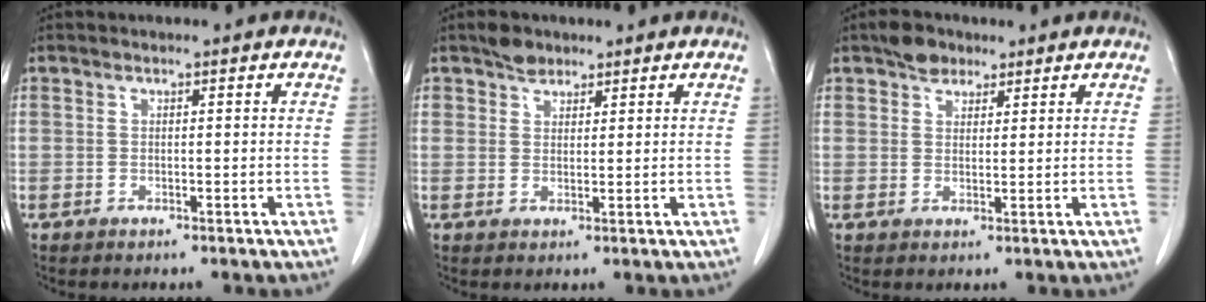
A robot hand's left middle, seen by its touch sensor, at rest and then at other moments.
{"total": 2.8, "force": [2.2, 1.6, 0.7], "torque": [-0.014, 0.007, 0.038]}
{"total": 3.9, "force": [2.8, 2.3, 1.4], "torque": [-0.026, 0.011, 0.050]}